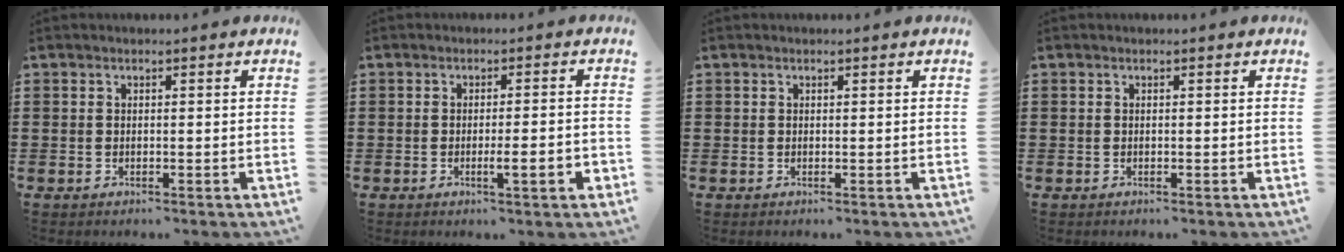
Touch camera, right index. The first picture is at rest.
{"total": 3.9, "force": [-1.2, 0.2, 3.6], "torque": [-0.059, -0.009, -0.020]}
{"total": 0.0}
{"total": 0.0}